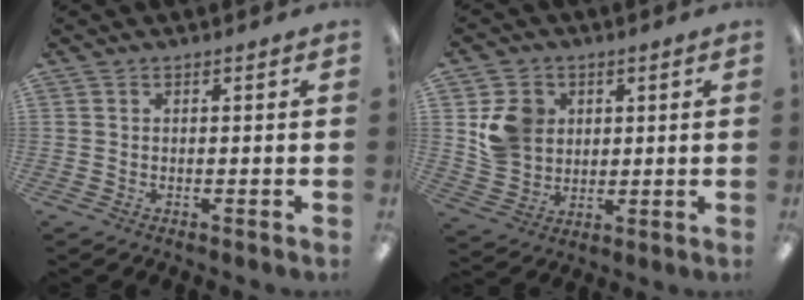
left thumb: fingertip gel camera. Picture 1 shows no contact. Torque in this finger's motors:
{"motor_torque": [-0.02, 0.22, -0.02, 0.02, 0.05]}